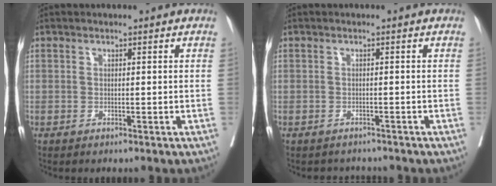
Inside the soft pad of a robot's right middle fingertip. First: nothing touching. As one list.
[{"total": 2.7, "force": [-2.4, 1.0, -0.3], "torque": [0.007, 0.001, -0.037]}]